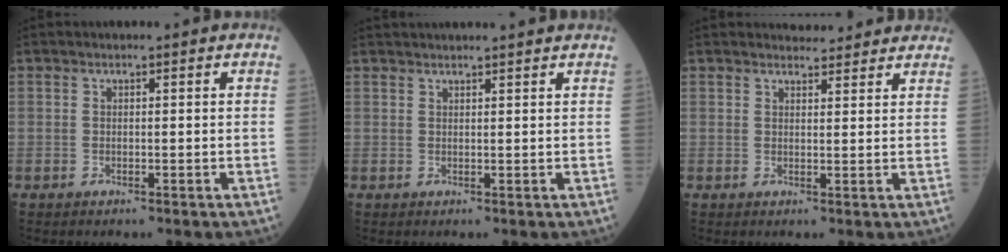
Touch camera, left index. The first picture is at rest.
{"total": 6.8, "force": [6.4, -0.1, 2.3], "torque": [-0.028, 0.032, 0.075]}
{"total": 5.5, "force": [5.2, 1.5, 0.9], "torque": [-0.003, 0.013, 0.053]}